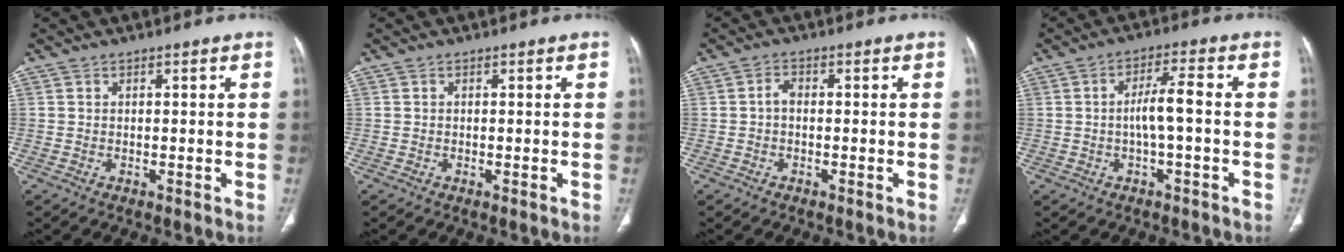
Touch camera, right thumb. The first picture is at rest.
{"total": 0.0}
{"total": 1.8, "force": [-0.3, 1.2, 1.4], "torque": [-0.023, 0.006, -0.011]}
{"total": 5.3, "force": [-0.7, 1.0, 5.2], "torque": [-0.105, 0.020, -0.014]}